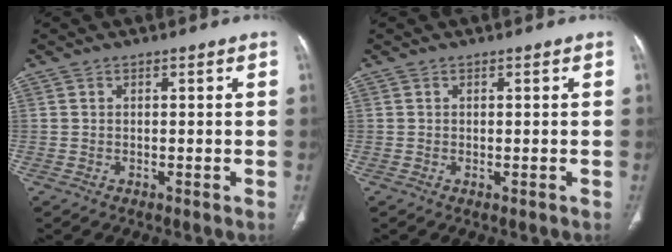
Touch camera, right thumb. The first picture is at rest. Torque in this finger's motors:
{"motor_torque": [0.40, 0.13, 0.38, -0.10, 0.03]}